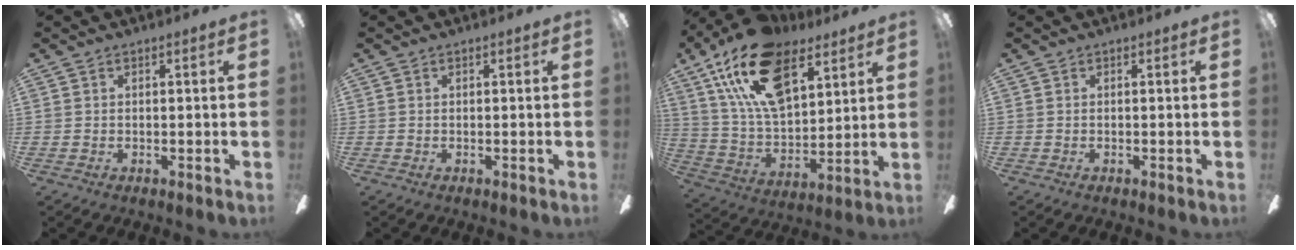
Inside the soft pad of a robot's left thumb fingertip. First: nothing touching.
{"total": 0.0}
{"total": 22.5, "force": [12.2, 11.9, 14.7], "torque": [-0.280, -0.041, 0.217]}
{"total": 0.0}